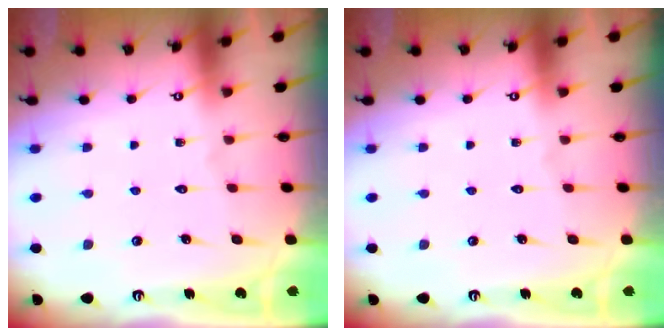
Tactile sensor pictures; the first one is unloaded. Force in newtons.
{"total": 0.0}